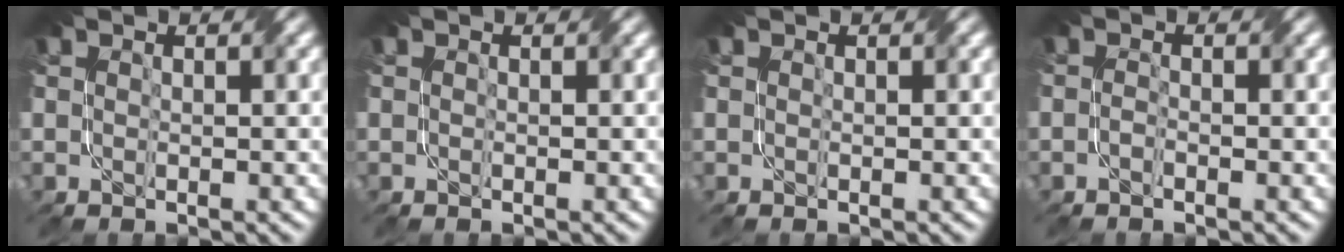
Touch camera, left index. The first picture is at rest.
{"total": 0.0}
{"total": 0.0}
{"total": 1.2, "force": [-1.1, -0.1, 0.3], "torque": [-0.002, -0.003, -0.027]}